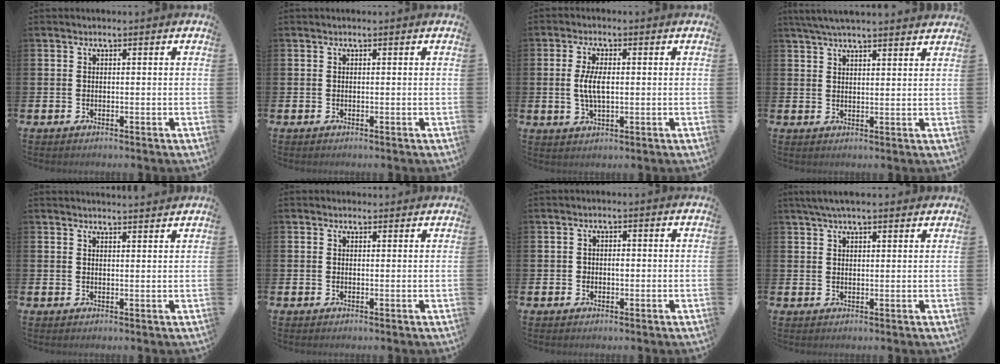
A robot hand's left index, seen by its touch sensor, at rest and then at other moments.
{"total": 0.0}
{"total": 4.7, "force": [0.4, 2.0, 4.2], "torque": [-0.086, 0.004, 0.001]}
{"total": 4.8, "force": [4.6, 0.4, 1.6], "torque": [-0.045, -0.009, 0.086]}
{"total": 2.2, "force": [2.2, -0.2, -0.1], "torque": [0.014, -0.018, 0.037]}
{"total": 0.8, "force": [0.6, 0.4, 0.2], "torque": [0.008, 0.000, 0.009]}
{"total": 1.2, "force": [-0.1, 1.0, 0.7], "torque": [-0.003, 0.002, -0.007]}
{"total": 3.7, "force": [3.1, 0.8, 1.9], "torque": [-0.039, 0.000, 0.056]}